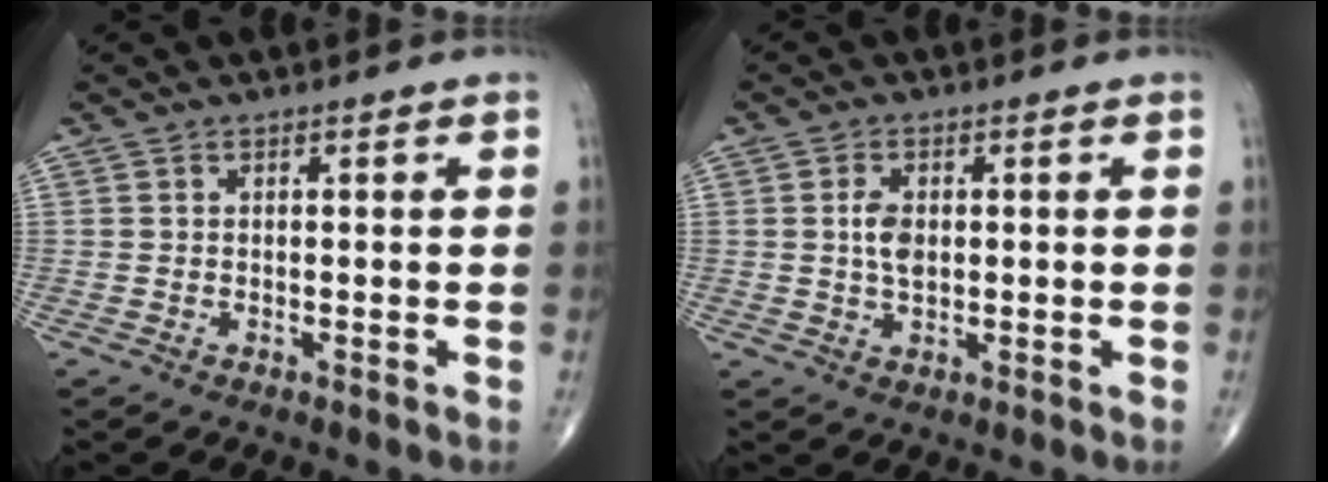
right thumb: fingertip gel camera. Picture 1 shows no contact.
{"total": 4.1, "force": [0.4, 2.4, 3.3], "torque": [-0.060, 0.000, 0.008]}